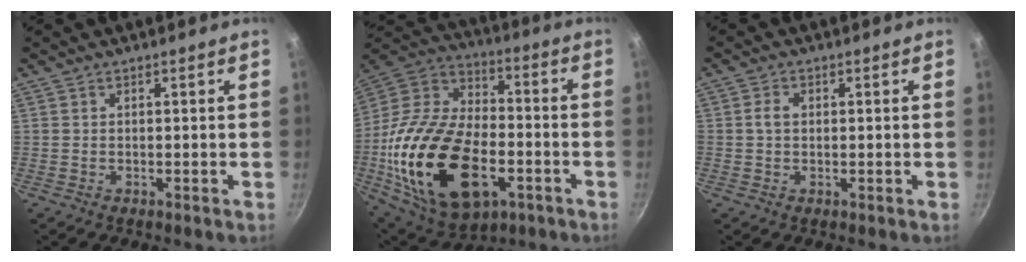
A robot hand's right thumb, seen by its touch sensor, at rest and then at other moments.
{"total": 30.5, "force": [-8.2, 17.8, 23.4], "torque": [-0.474, 0.015, -0.127]}
{"total": 2.4, "force": [0.2, 1.8, 1.6], "torque": [-0.030, 0.004, 0.002]}